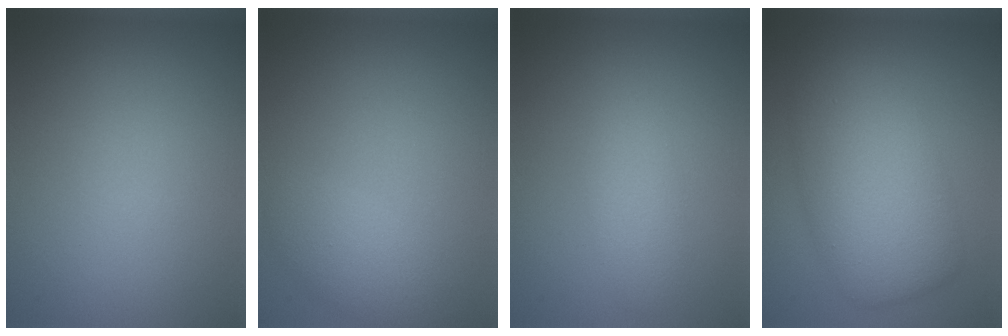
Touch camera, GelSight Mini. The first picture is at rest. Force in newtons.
{"total": 2.3, "press": 2.3, "slide": 0.1}
{"total": 2.0, "press": 2.0, "slide": 0.1}
{"total": 7.4, "press": 7.4, "slide": 0.3}